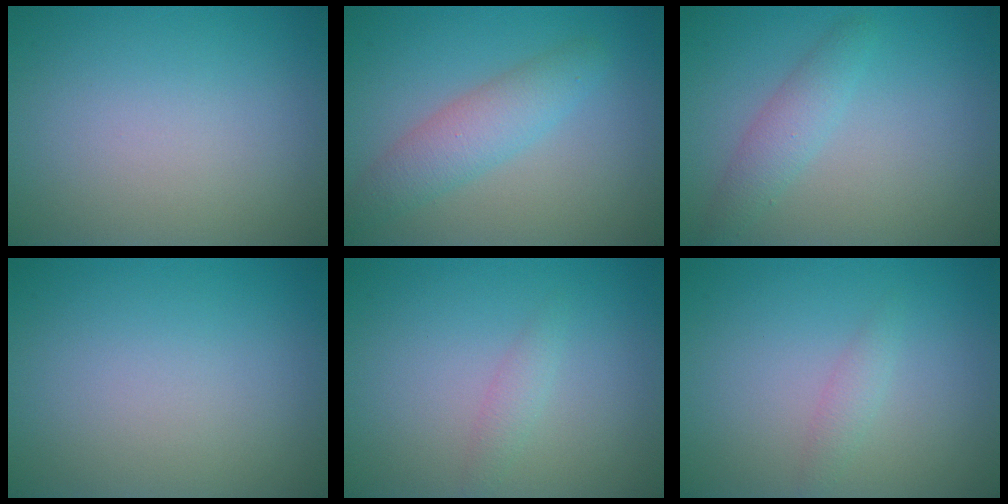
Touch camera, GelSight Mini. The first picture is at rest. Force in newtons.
{"total": 3.5, "press": 3.5, "slide": 0.1}
{"total": 2.2, "press": 2.2, "slide": 0.1}
{"total": 0.0}
{"total": 1.2, "press": 1.2, "slide": 0.0}
{"total": 1.2, "press": 1.2, "slide": 0.0}